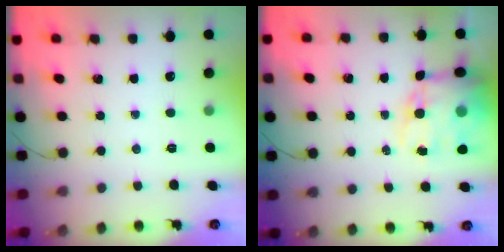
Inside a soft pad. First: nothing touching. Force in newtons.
{"total": 16.1, "press": 15.6, "slide": 3.6}